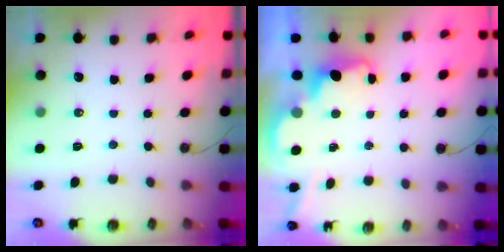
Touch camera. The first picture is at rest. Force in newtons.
{"total": 3.4, "press": 3.3, "slide": 0.8}